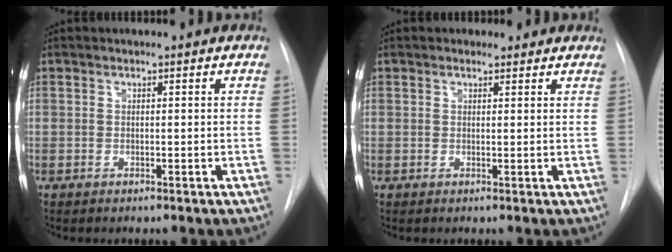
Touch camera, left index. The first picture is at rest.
{"total": 1.8, "force": [1.4, 1.0, 0.3], "torque": [-0.002, 0.008, 0.014]}